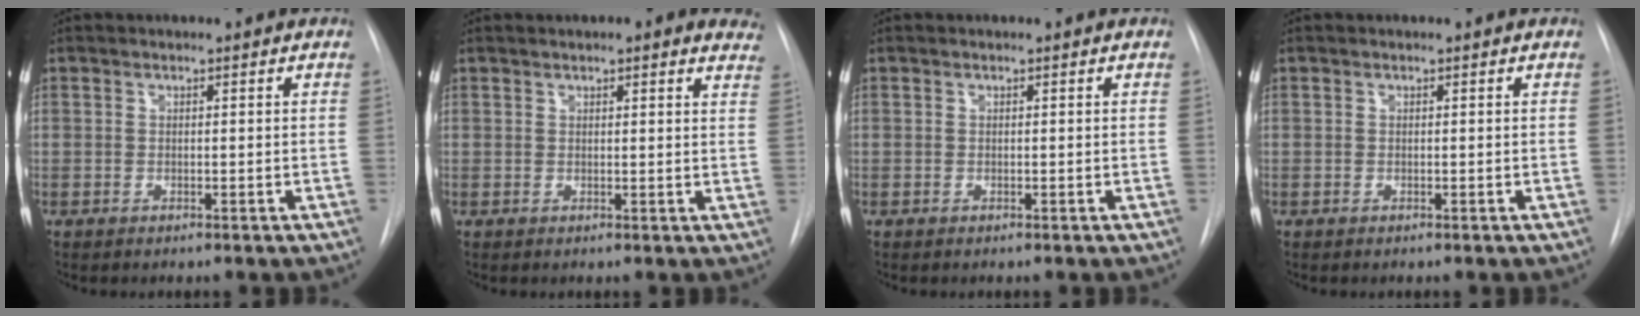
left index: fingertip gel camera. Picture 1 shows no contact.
{"total": 8.2, "force": [6.8, 2.0, 4.2], "torque": [-0.031, 0.005, 0.062]}
{"total": 0.0}
{"total": 0.0}